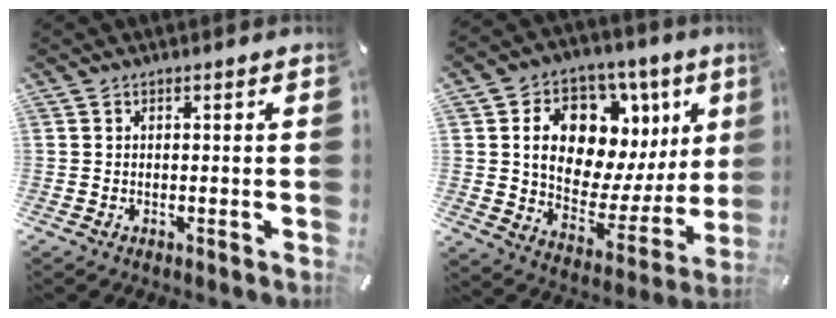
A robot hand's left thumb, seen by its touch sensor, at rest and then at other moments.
{"total": 15.2, "force": [7.1, 10.3, 8.5], "torque": [-0.129, -0.062, 0.127]}